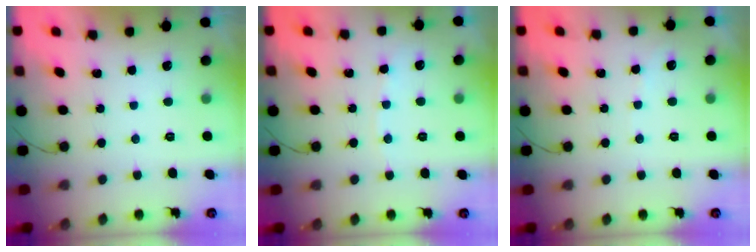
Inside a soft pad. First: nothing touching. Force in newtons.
{"total": 3.5, "press": 3.5, "slide": 0.6}
{"total": 3.8, "press": 3.7, "slide": 0.5}